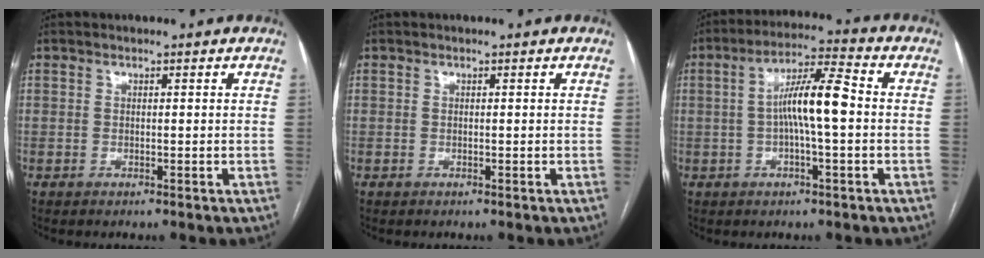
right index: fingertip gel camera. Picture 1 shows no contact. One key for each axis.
{"total": 0.0}
{"total": 8.9, "fx": -0.3, "fy": 0.9, "fz": 8.9, "tx": -0.162, "ty": 0.020, "tz": -0.011}